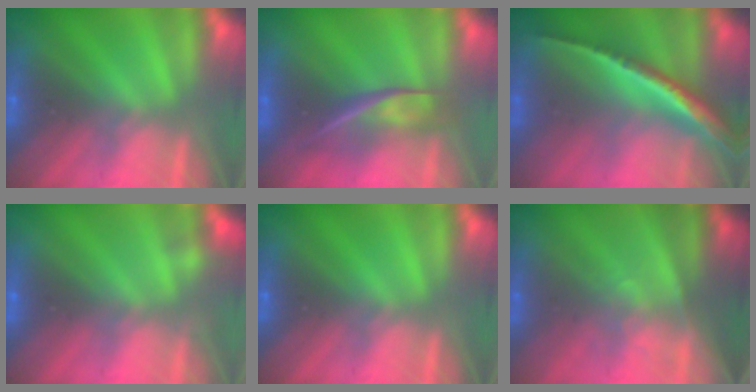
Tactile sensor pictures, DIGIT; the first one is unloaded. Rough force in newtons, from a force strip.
{"total": 2.4}
{"total": 1.8}
{"total": 2.1}
{"total": 0.0}
{"total": 1.4}